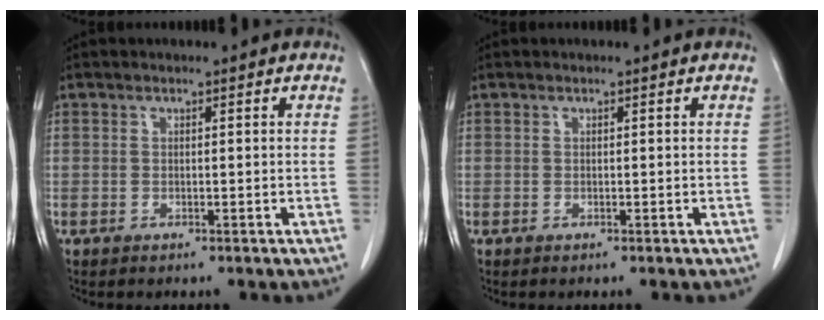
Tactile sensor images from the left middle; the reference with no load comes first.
{"total": 0.0}